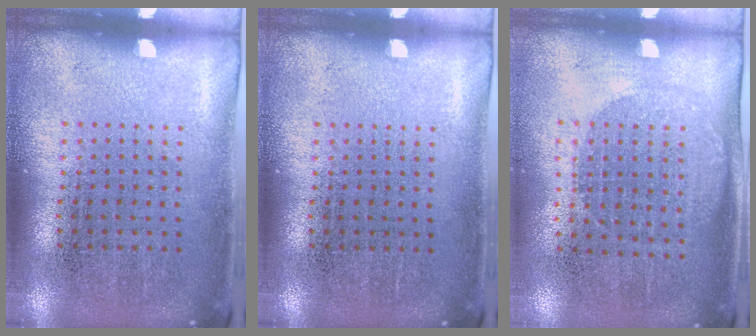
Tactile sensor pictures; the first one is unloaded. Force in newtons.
{"total": 0.0}
{"total": 1.1, "press": 1.0, "slide": 0.5}